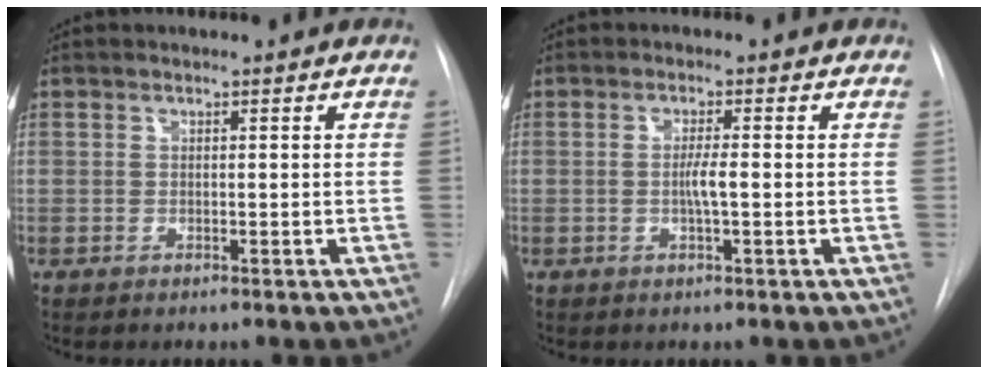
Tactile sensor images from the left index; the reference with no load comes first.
{"total": 2.4, "force": [-0.3, 0.0, 2.4], "torque": [-0.047, -0.001, -0.007]}